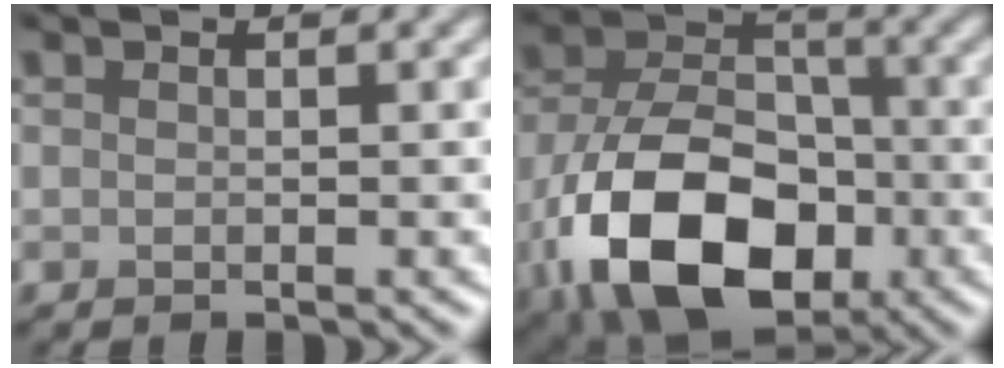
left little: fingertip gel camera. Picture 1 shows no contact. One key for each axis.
{"total": 13.8, "fx": -5.6, "fy": 8.5, "fz": 9.3, "tx": -0.185, "ty": -0.023, "tz": -0.104}